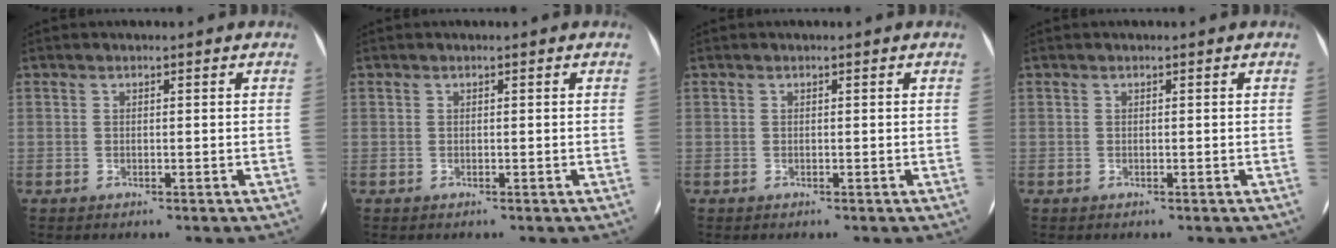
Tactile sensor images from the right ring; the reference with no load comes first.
{"total": 0.0}
{"total": 0.0}
{"total": 0.0}